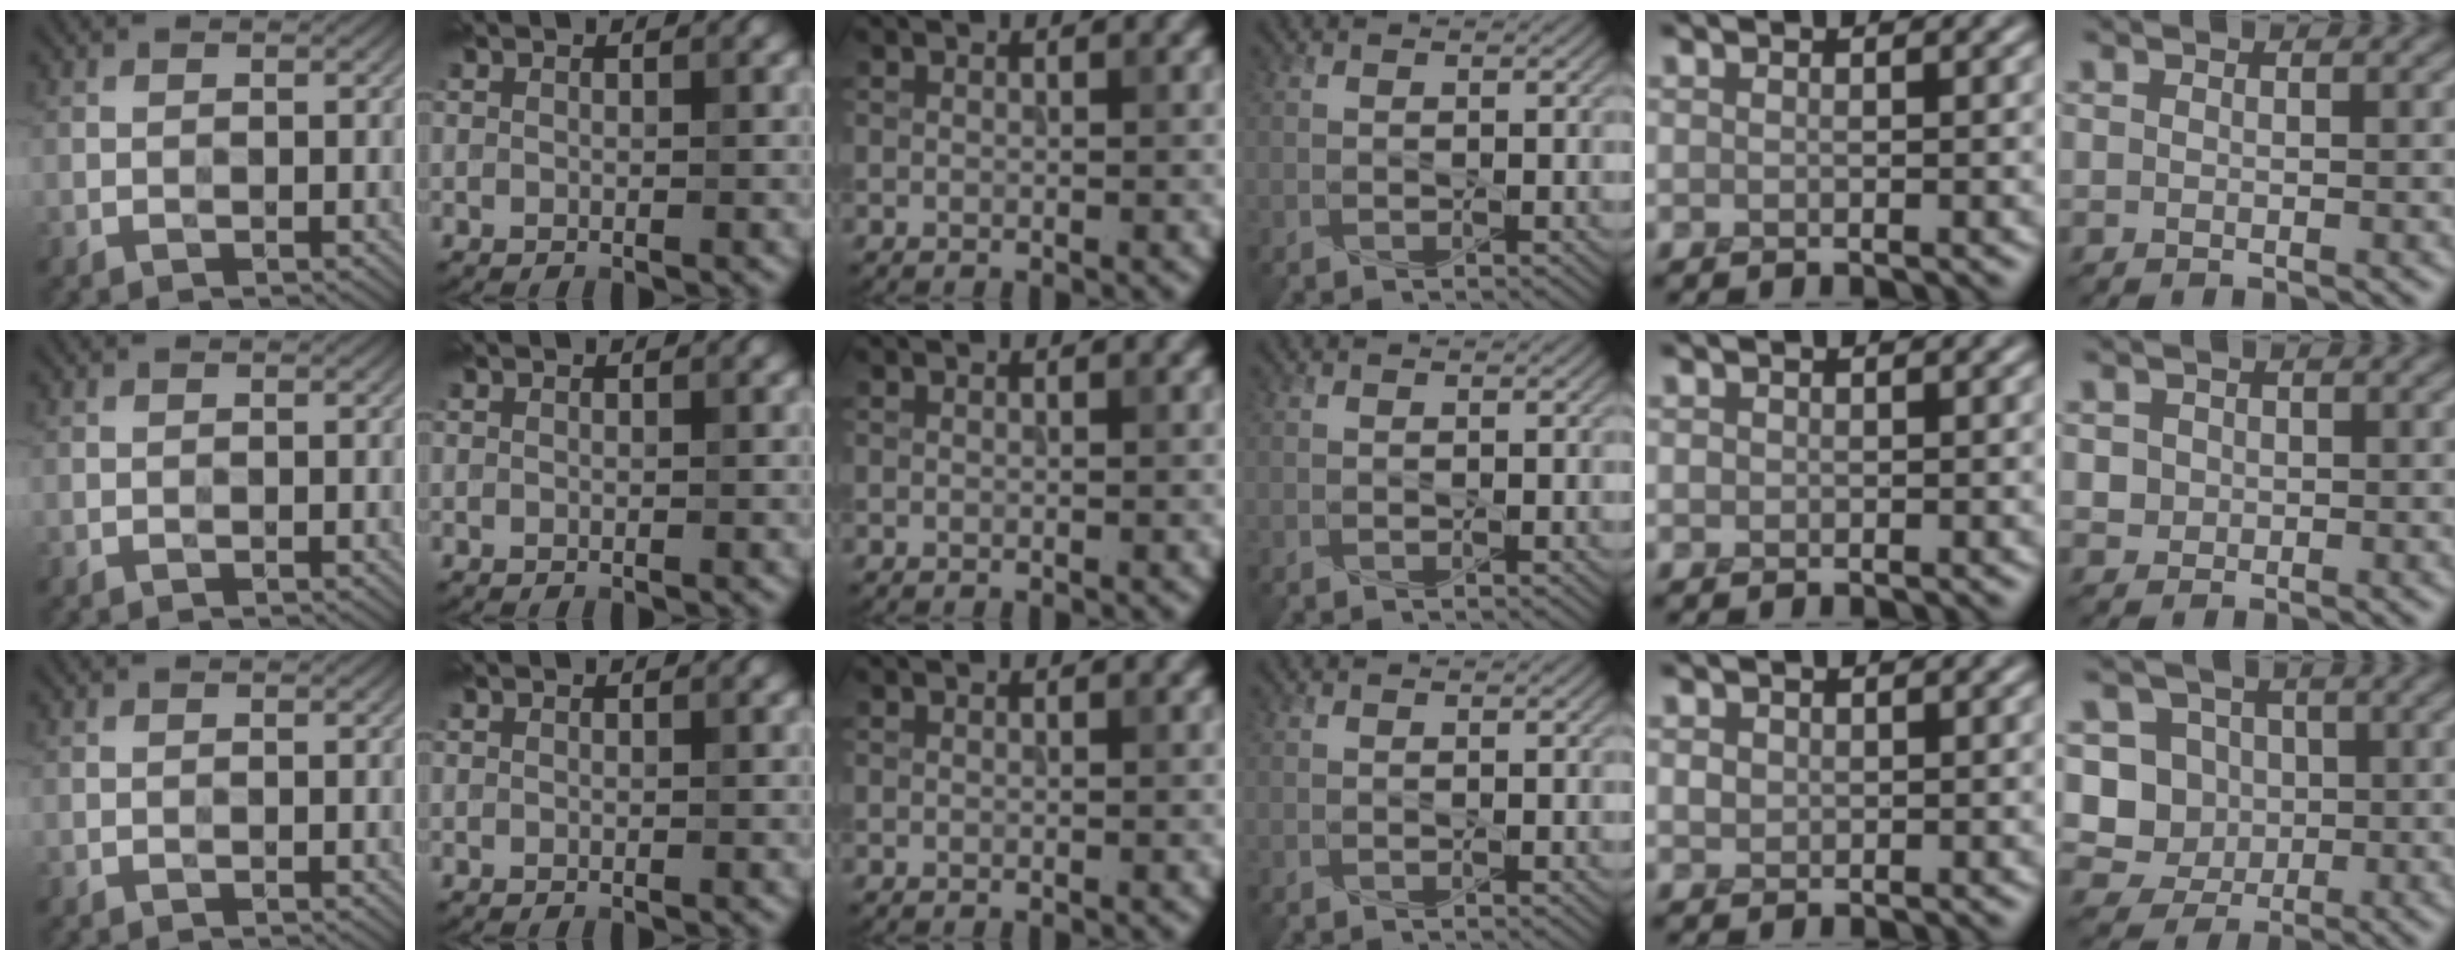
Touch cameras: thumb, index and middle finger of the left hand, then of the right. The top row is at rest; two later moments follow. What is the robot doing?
{"motion": "press", "object": "stapler"}